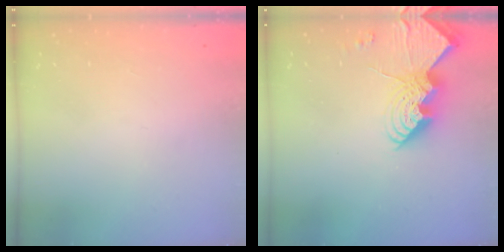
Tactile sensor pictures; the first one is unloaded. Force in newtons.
{"total": 14.7, "press": 14.6, "slide": 1.4}